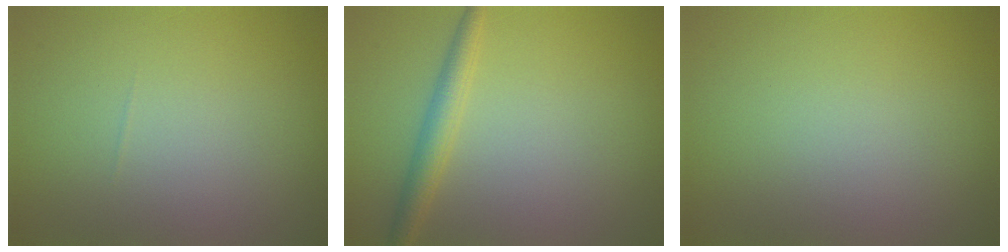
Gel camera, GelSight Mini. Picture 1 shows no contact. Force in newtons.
{"total": 2.3, "press": 2.3, "slide": 0.1}
{"total": 0.0}